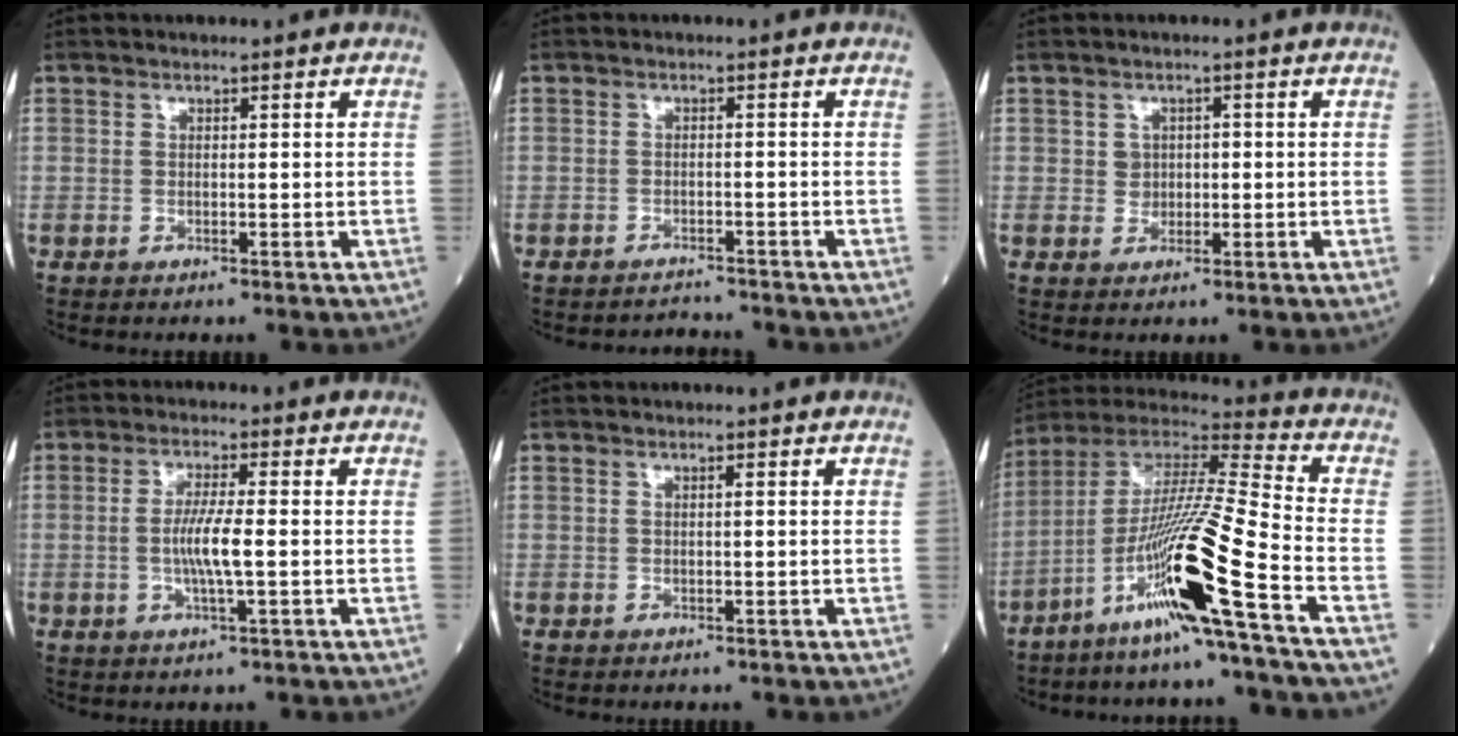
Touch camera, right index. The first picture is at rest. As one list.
[{"total": 2.1, "force": [-2.0, -0.1, -0.8], "torque": [0.015, -0.010, -0.028]}, {"total": 2.0, "force": [0.2, 1.9, 0.6], "torque": [-0.005, 0.005, 0.007]}, {"total": 5.2, "force": [-0.5, 0.1, 5.2], "torque": [-0.104, -0.003, -0.011]}, {"total": 0.6, "force": [0.2, 0.0, 0.5], "torque": [-0.011, 0.001, 0.003]}, {"total": 18.6, "force": [-8.5, -1.5, 16.4], "torque": [-0.335, -0.025, -0.164]}]